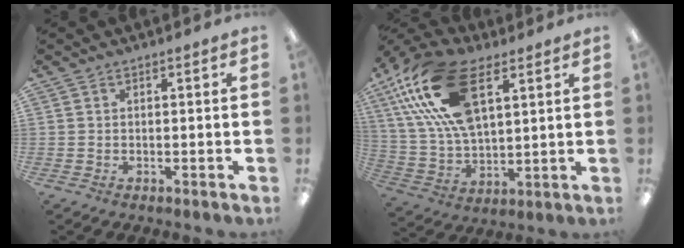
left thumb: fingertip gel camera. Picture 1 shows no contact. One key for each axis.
{"total": 23.1, "fx": 11.1, "fy": 12.3, "fz": 16.1, "tx": -0.350, "ty": -0.027, "tz": 0.196}